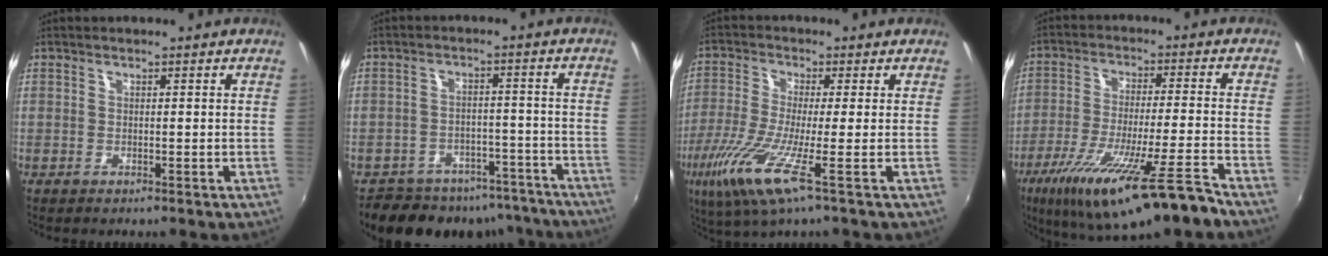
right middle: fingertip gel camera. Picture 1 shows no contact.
{"total": 17.0, "force": [-14.4, 7.5, 4.9], "torque": [-0.100, 0.025, -0.178]}
{"total": 10.7, "force": [-4.7, -0.2, 9.7], "torque": [-0.225, -0.029, -0.094]}
{"total": 19.5, "force": [-13.6, 0.6, 14.0], "torque": [-0.258, -0.066, -0.221]}